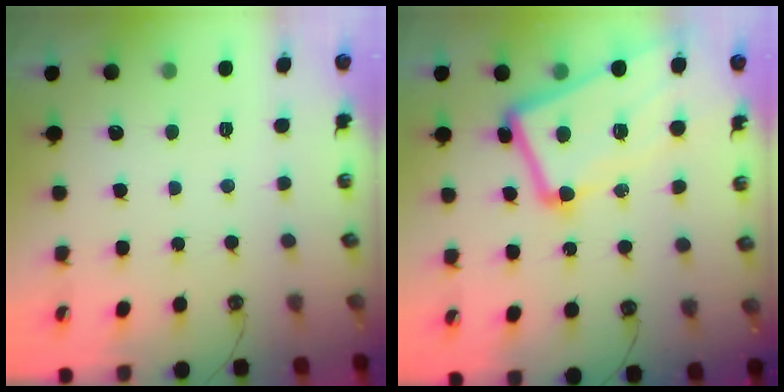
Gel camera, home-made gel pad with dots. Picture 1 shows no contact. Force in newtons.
{"total": 13.0, "press": 12.8, "slide": 2.1}